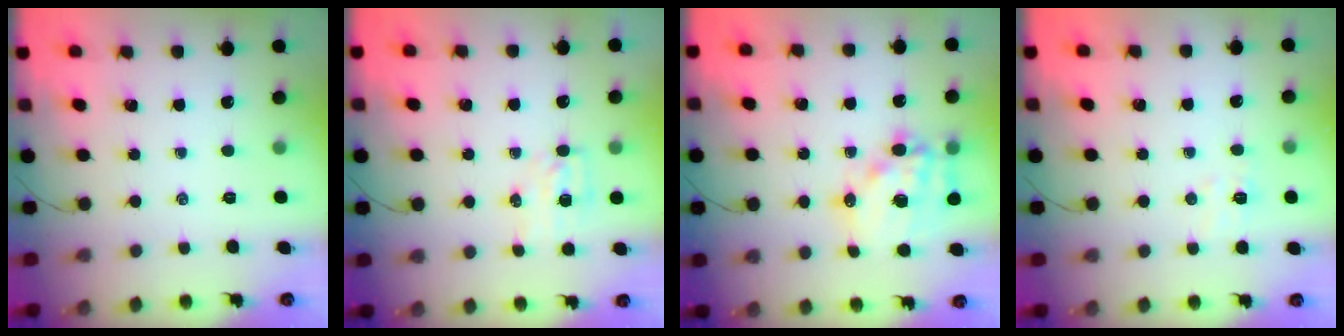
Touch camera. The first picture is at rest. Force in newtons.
{"total": 4.5, "press": 4.3, "slide": 1.0}
{"total": 15.7, "press": 15.3, "slide": 3.6}
{"total": 5.4, "press": 5.3, "slide": 0.8}